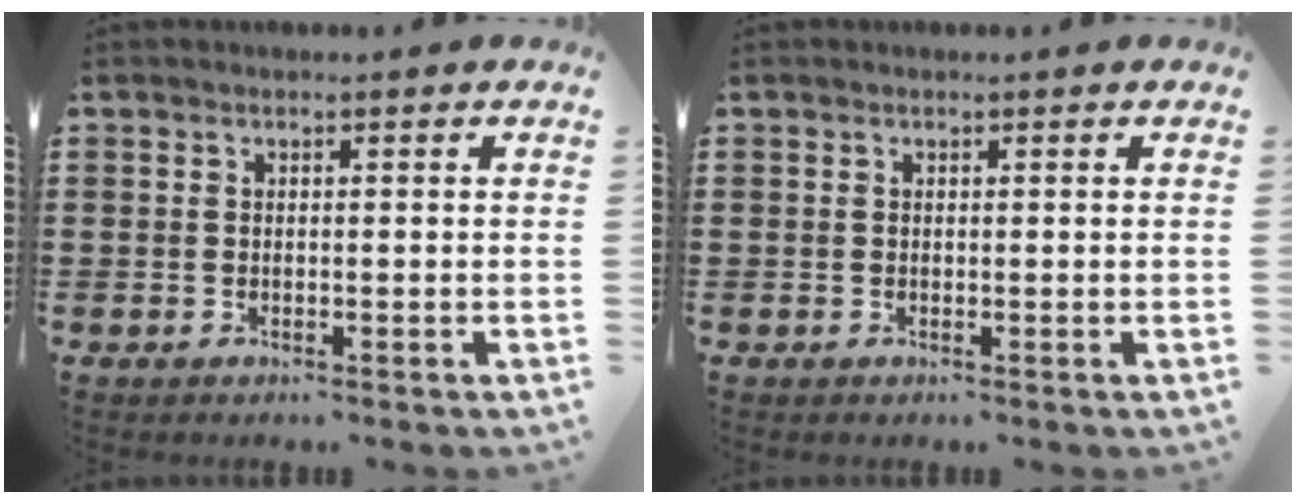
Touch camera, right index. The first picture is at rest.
{"total": 0.0}